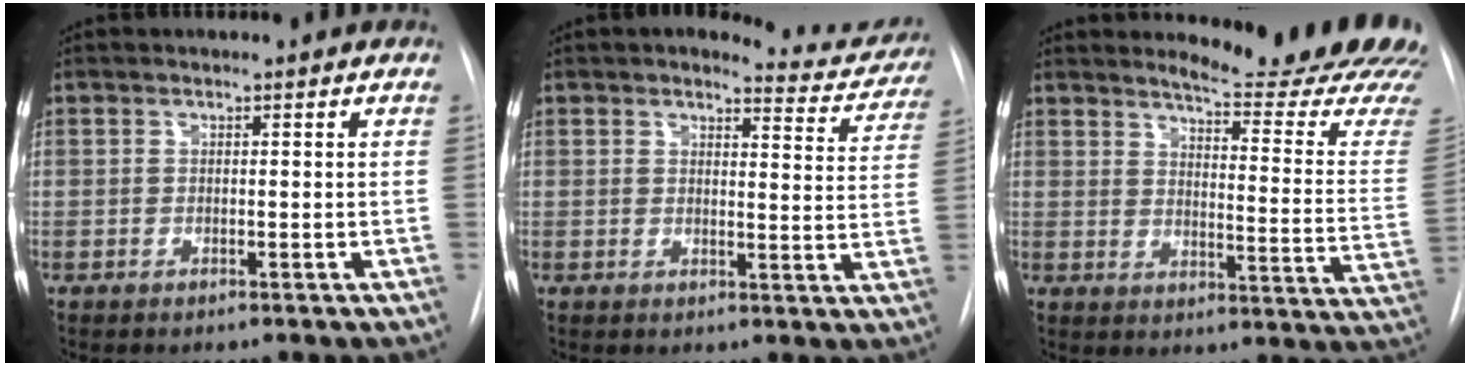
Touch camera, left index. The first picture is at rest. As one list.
[{"total": 6.6, "force": [6.4, 1.6, 0.8], "torque": [0.004, -0.031, 0.060]}, {"total": 20.0, "force": [19.1, -0.2, 5.8], "torque": [-0.077, -0.160, 0.212]}]